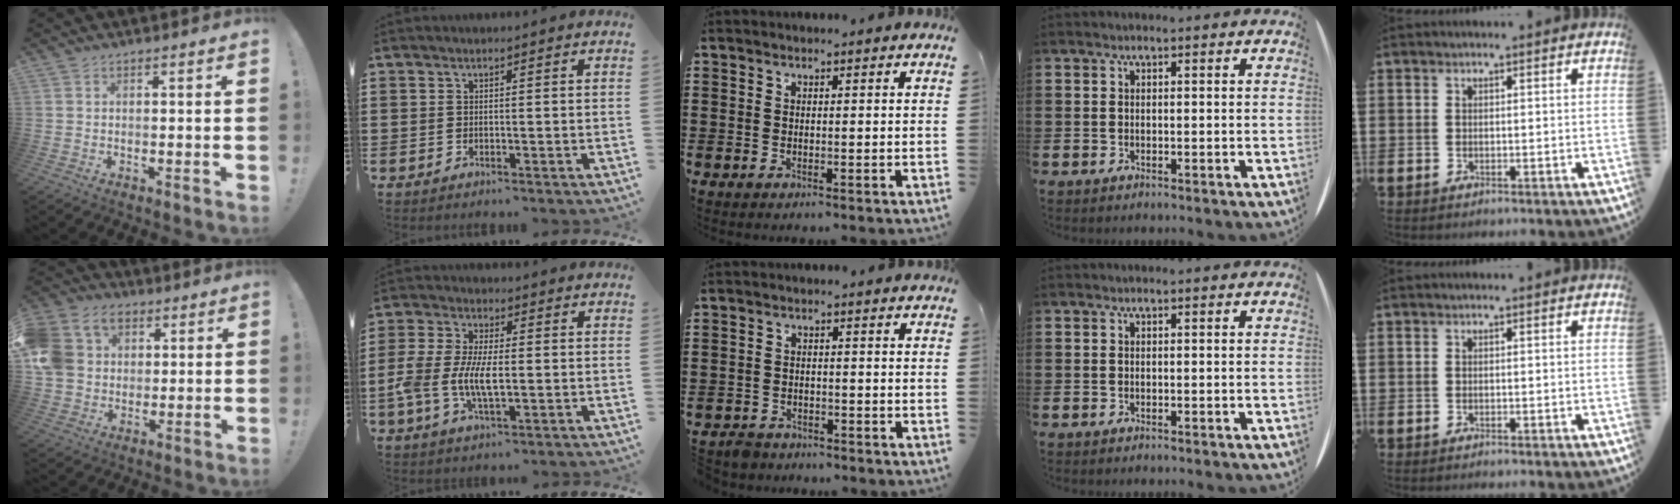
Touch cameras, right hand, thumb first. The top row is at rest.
{"thumb": {"total": 15.1, "force": [4.3, 12.3, 7.6], "torque": [-0.142, -0.005, 0.090]}, "index": {"total": 8.0, "force": [-1.5, 3.7, 6.9], "torque": [-0.162, -0.005, -0.035]}, "middle": {"total": 2.4, "force": [-2.3, 0.5, -0.2], "torque": [-0.005, 0.001, -0.052]}}